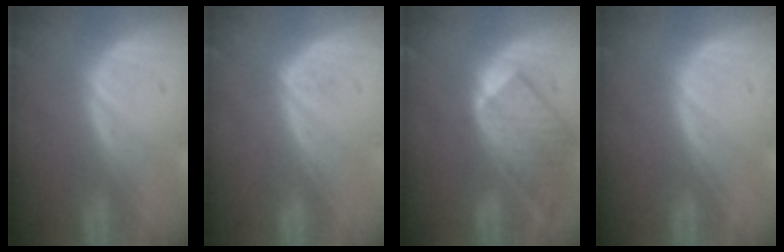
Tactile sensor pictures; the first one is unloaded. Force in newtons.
{"total": 1.2, "press": 0.8, "slide": 0.8}
{"total": 9.3, "press": 8.1, "slide": 4.6}
{"total": 0.0}